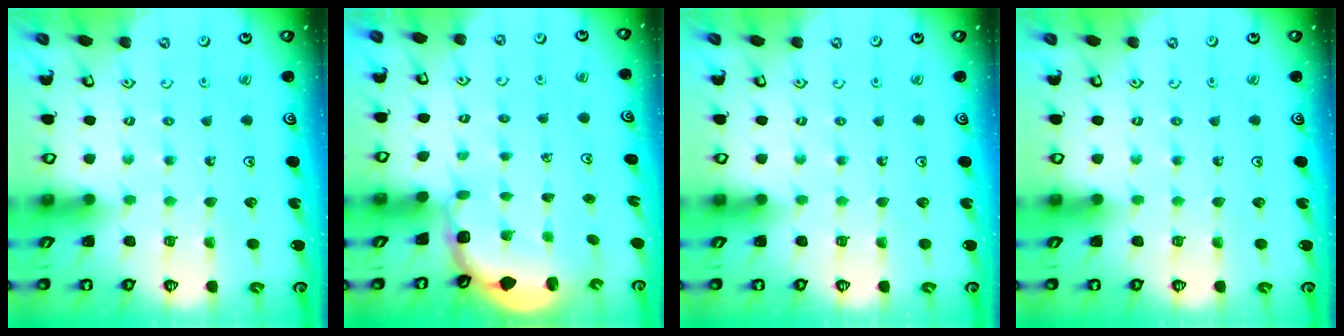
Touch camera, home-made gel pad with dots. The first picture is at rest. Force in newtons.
{"total": 2.9, "press": 2.3, "slide": 1.7}
{"total": 0.0}
{"total": 0.0}